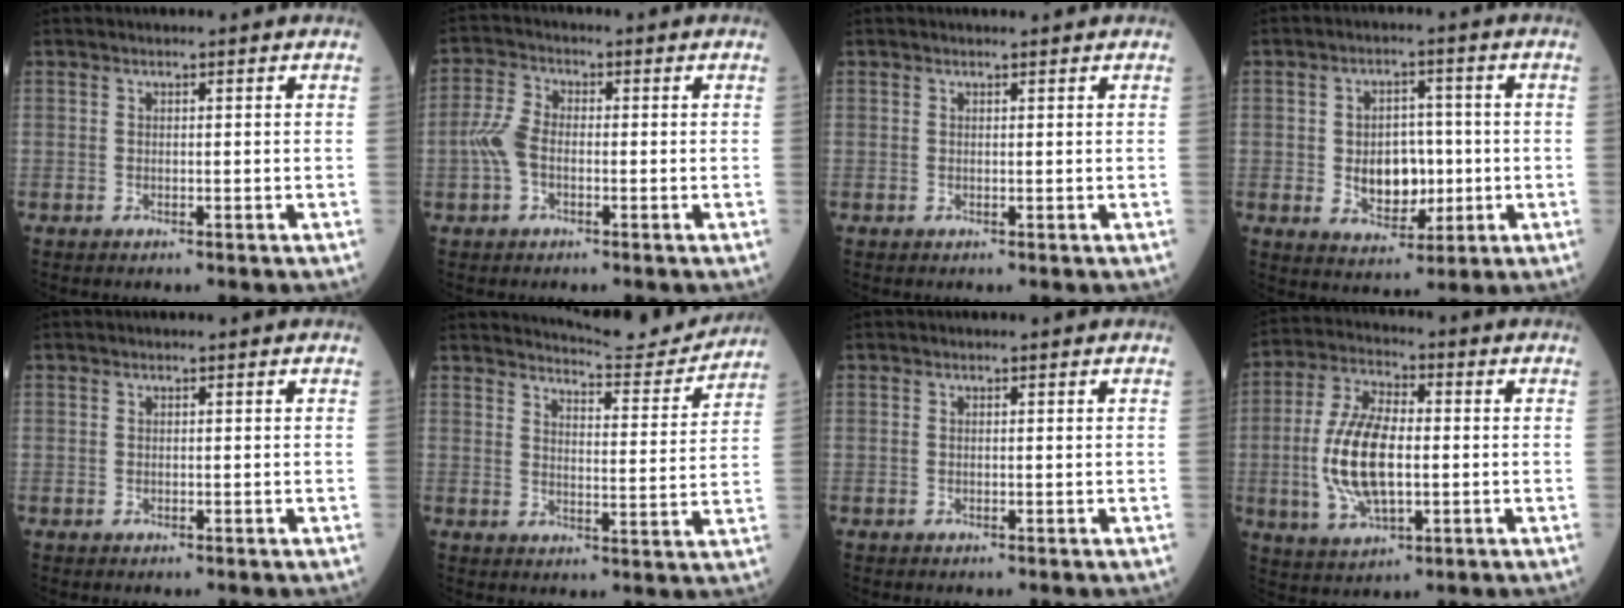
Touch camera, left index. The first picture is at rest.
{"total": 4.8, "force": [-1.2, 2.7, 3.7], "torque": [-0.097, 0.010, -0.030]}
{"total": 0.6, "force": [0.5, -0.1, 0.0], "torque": [-0.005, -0.002, 0.009]}
{"total": 7.3, "force": [-0.8, 4.8, 5.4], "torque": [-0.088, 0.004, -0.004]}
{"total": 0.0}
{"total": 11.0, "force": [11.0, 0.0, 1.0], "torque": [-0.019, -0.028, 0.141]}
{"total": 0.0}
{"total": 12.2, "force": [-1.1, 4.9, 11.1], "torque": [-0.239, 0.005, -0.017]}